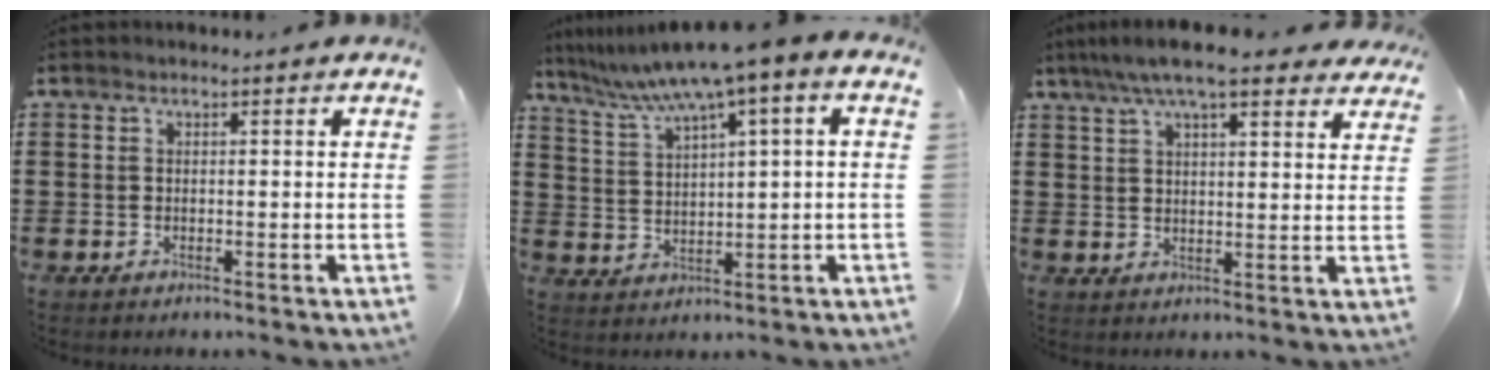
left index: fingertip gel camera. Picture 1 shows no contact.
{"total": 6.0, "force": [3.9, 0.4, 4.5], "torque": [-0.101, -0.025, 0.060]}
{"total": 8.1, "force": [6.6, 1.2, 4.4], "torque": [-0.102, -0.007, 0.120]}